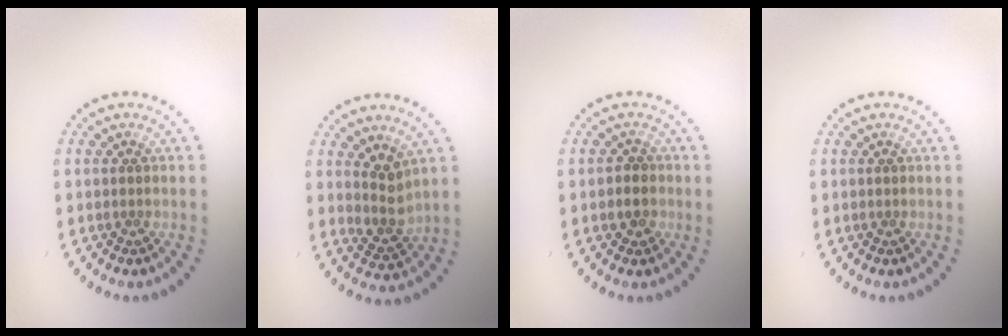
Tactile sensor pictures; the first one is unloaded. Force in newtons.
{"total": 2.5, "press": 2.0, "slide": 1.6}
{"total": 1.6, "press": 1.4, "slide": 0.8}
{"total": 0.0}